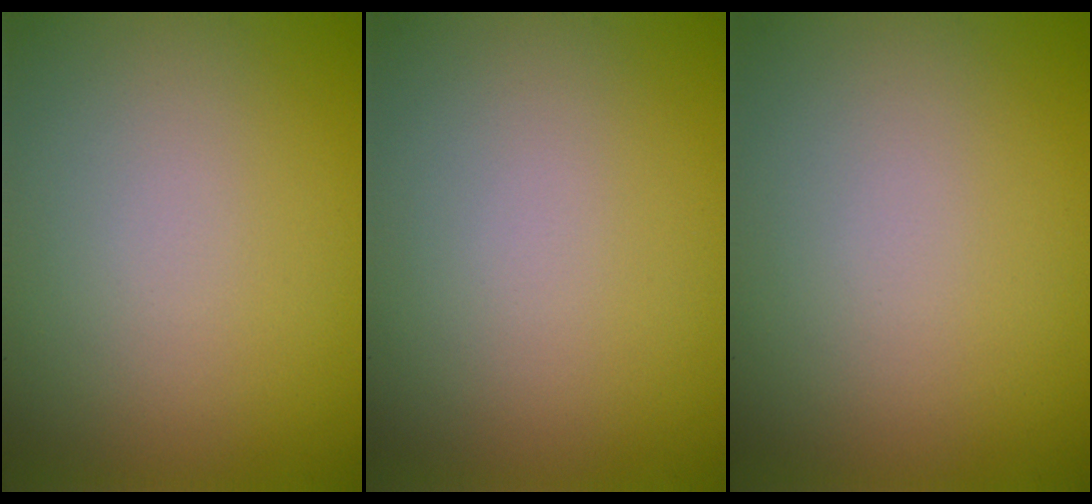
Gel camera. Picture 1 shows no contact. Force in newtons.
{"total": 0.0}
{"total": 0.0}